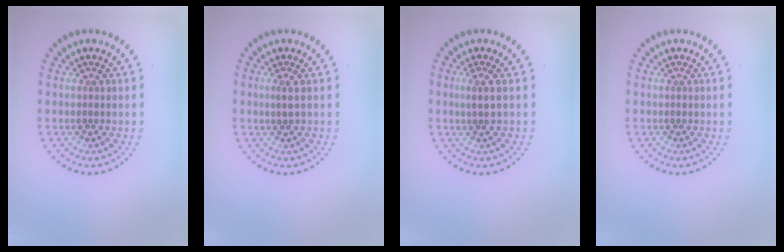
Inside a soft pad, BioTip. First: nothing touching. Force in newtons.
{"total": 1.0, "press": 0.8, "slide": 0.5}
{"total": 1.1, "press": 0.7, "slide": 0.8}
{"total": 0.0}